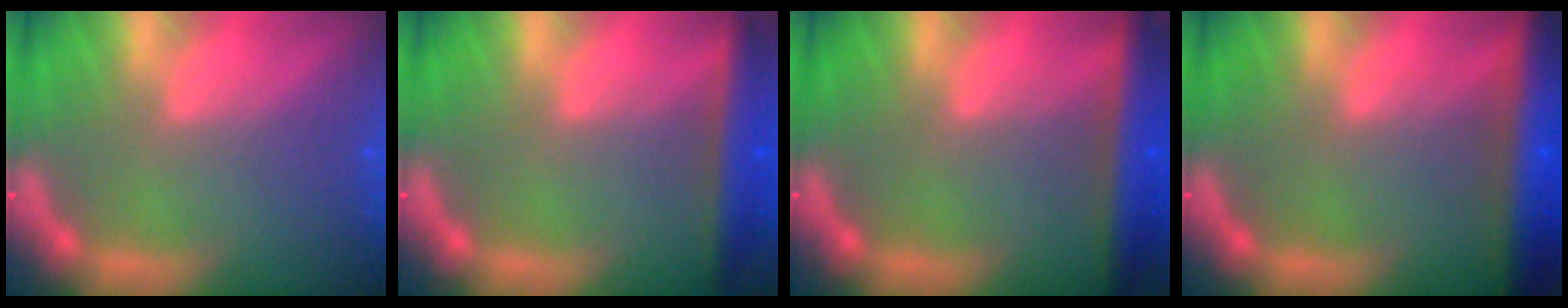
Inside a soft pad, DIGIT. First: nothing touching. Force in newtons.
{"total": 4.5}
{"total": 5.9}
{"total": 9.0}